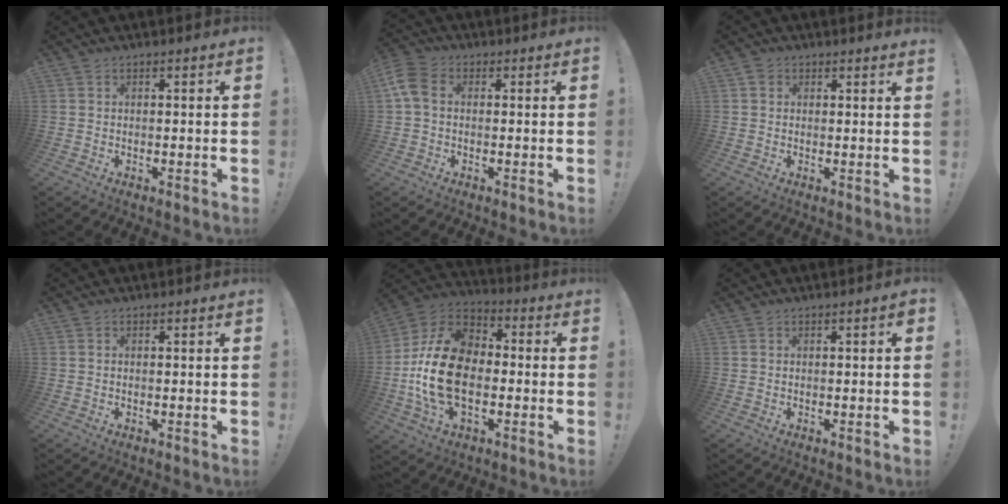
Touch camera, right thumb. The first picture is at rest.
{"total": 6.8, "force": [0.9, 4.7, 4.8], "torque": [-0.108, 0.006, 0.020]}
{"total": 1.6, "force": [1.5, 0.6, 0.4], "torque": [0.005, -0.007, 0.025]}
{"total": 0.0}
{"total": 20.7, "force": [-3.2, 13.7, 15.2], "torque": [-0.293, 0.033, -0.045]}
{"total": 1.1, "force": [-0.2, -0.1, 1.1], "torque": [-0.018, 0.000, -0.005]}